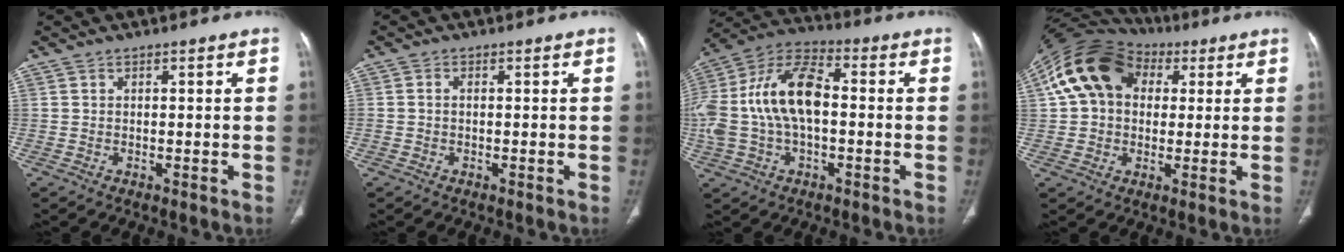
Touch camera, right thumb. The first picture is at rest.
{"total": 0.9, "force": [-0.1, 0.6, 0.7], "torque": [-0.012, 0.001, -0.003]}
{"total": 18.4, "force": [-0.1, 10.1, 15.4], "torque": [-0.323, 0.041, -0.005]}
{"total": 16.9, "force": [4.6, 12.6, 10.2], "torque": [-0.177, 0.030, 0.074]}